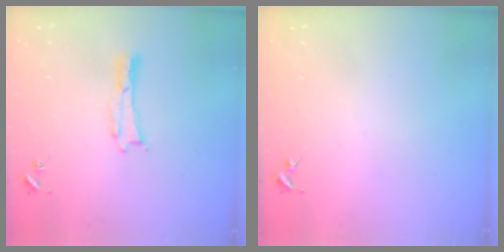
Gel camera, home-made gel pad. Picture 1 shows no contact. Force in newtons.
{"total": 0.0}